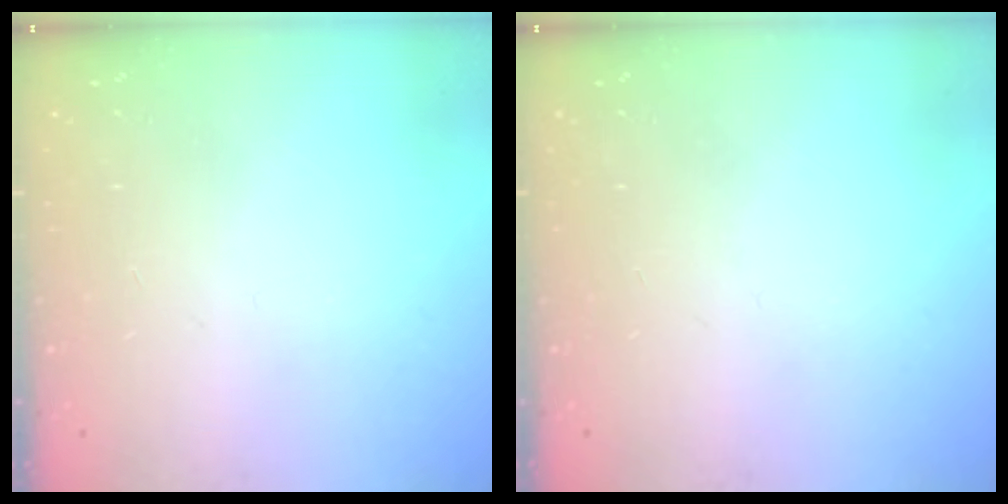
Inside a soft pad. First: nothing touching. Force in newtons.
{"total": 0.0}